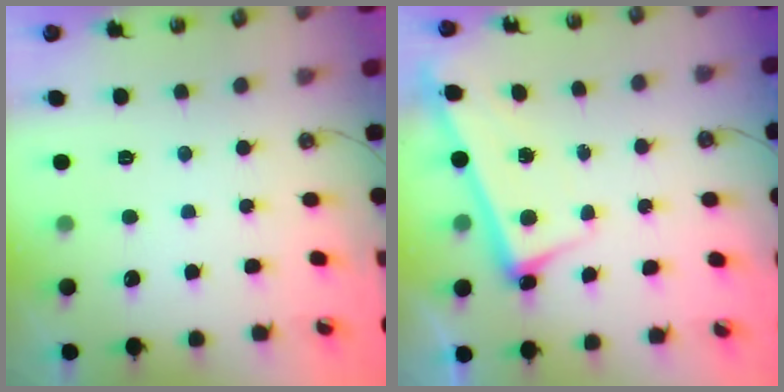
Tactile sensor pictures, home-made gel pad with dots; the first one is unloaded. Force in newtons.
{"total": 2.6, "press": 2.5, "slide": 0.8}